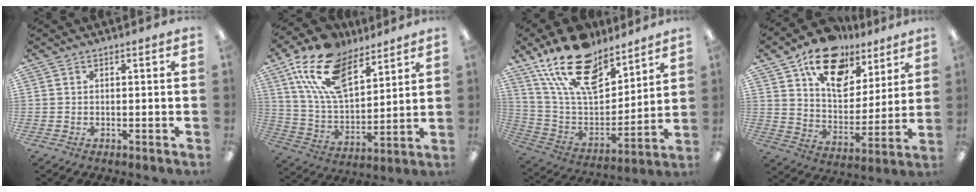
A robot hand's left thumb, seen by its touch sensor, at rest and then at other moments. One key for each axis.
{"total": 19.1, "fx": 11.8, "fy": 9.8, "fz": 11.4, "tx": -0.227, "ty": -0.044, "tz": 0.217}
{"total": 21.9, "fx": 15.0, "fy": 10.6, "fz": 11.8, "tx": -0.223, "ty": -0.083, "tz": 0.273}
{"total": 17.8, "fx": 11.5, "fy": 10.6, "fz": 8.6, "tx": -0.136, "ty": -0.061, "tz": 0.206}